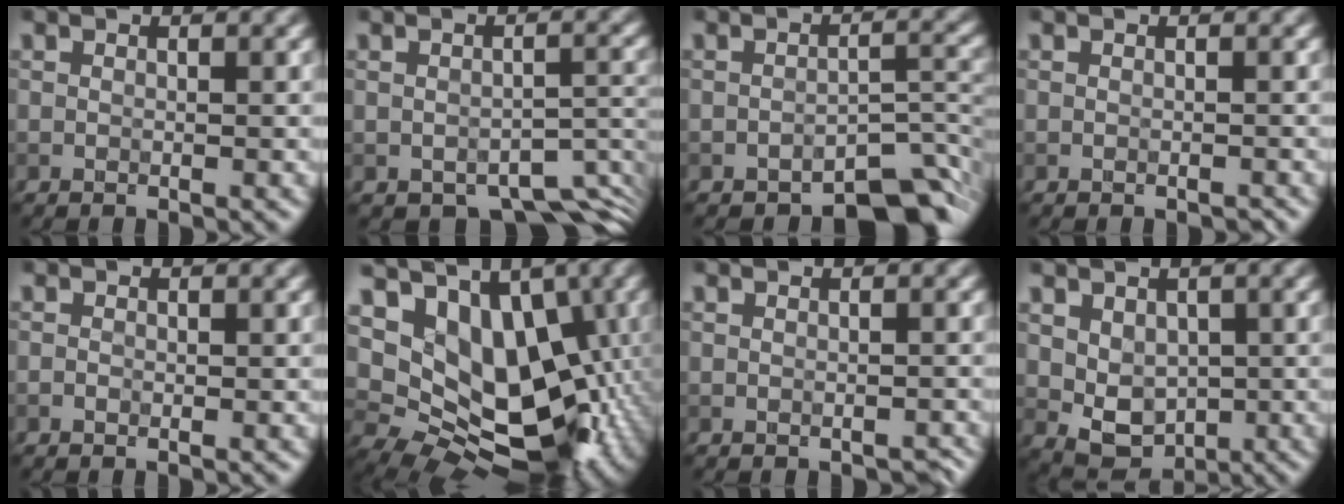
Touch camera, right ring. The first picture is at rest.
{"total": 5.9, "force": [-4.0, 2.7, 3.3], "torque": [-0.024, -0.018, -0.050]}
{"total": 5.9, "force": [-4.7, 1.8, 3.0], "torque": [-0.029, 0.002, -0.069]}
{"total": 0.8, "force": [-0.8, 0.1, 0.2], "torque": [0.003, 0.003, -0.008]}
{"total": 0.0}
{"total": 12.5, "force": [2.3, 8.7, 8.7], "torque": [-0.114, -0.018, 0.046]}
{"total": 1.6, "force": [-1.4, 0.5, 0.5], "torque": [-0.006, 0.008, -0.013]}
{"total": 5.3, "force": [0.3, 3.9, 3.5], "torque": [-0.066, -0.009, 0.011]}